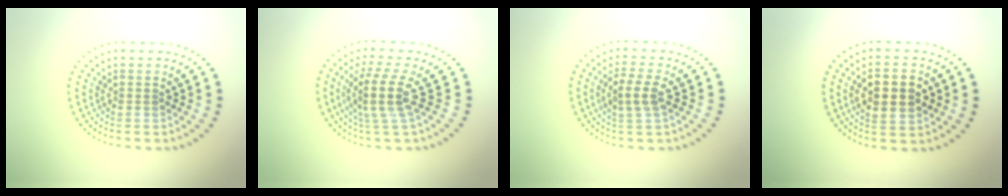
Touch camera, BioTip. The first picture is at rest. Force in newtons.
{"total": 3.8, "press": 2.9, "slide": 2.5}
{"total": 2.7, "press": 2.5, "slide": 1.0}
{"total": 4.5, "press": 4.5, "slide": 0.3}